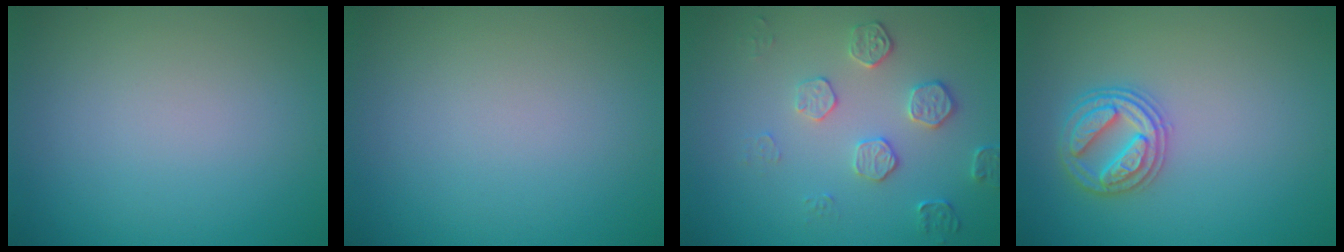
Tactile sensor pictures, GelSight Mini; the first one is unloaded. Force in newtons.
{"total": 0.0}
{"total": 2.2, "press": 1.8, "slide": 1.2}
{"total": 2.9, "press": 2.9, "slide": 0.4}